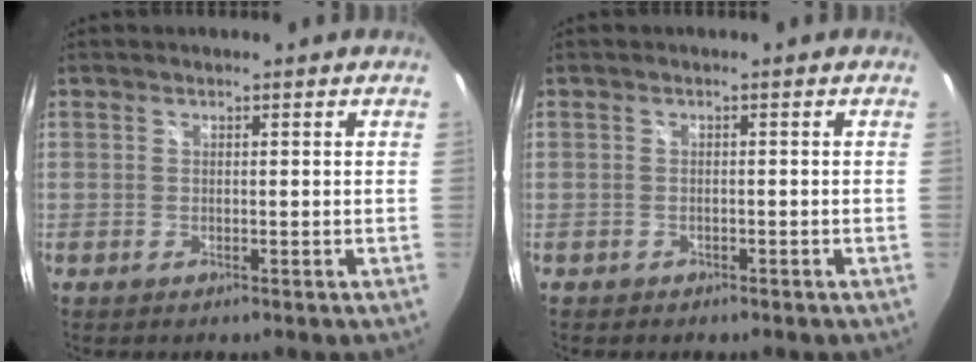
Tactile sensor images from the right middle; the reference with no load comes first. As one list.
[{"total": 1.0, "force": [-0.7, 0.7, 0.1], "torque": [-0.007, -0.001, -0.010]}]